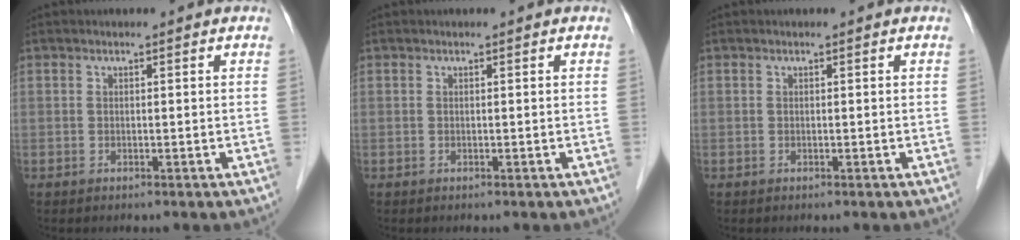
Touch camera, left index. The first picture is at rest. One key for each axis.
{"total": 0.0}
{"total": 0.0}